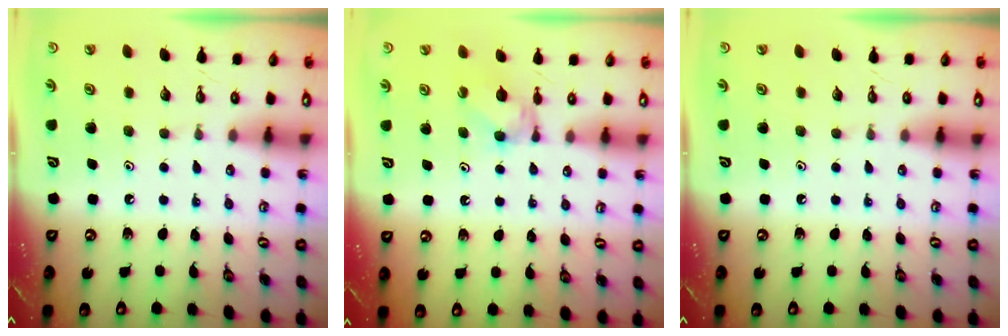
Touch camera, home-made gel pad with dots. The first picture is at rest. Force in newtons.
{"total": 3.9, "press": 3.8, "slide": 0.7}
{"total": 0.0}